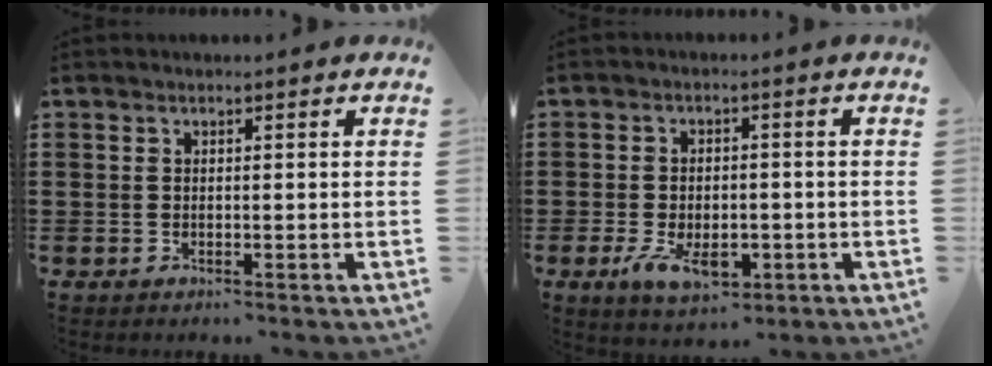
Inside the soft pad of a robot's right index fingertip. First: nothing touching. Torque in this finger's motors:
{"motor_torque": [1.19, 0.95, 0.21, 0.11]}